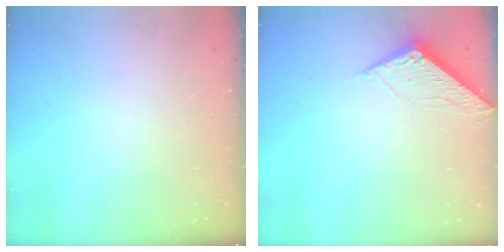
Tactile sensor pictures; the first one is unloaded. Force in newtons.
{"total": 6.1, "press": 6.1, "slide": 0.3}